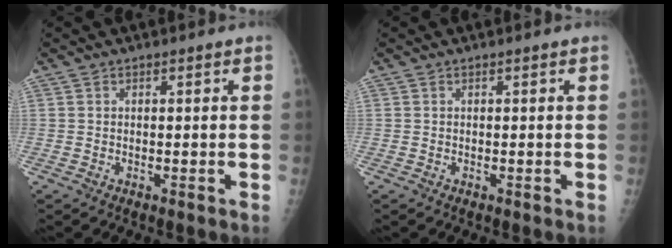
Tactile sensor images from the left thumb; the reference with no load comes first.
{"total": 0.0}